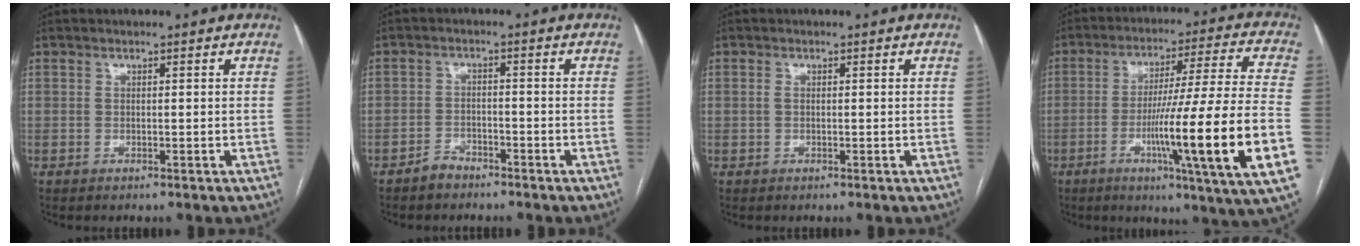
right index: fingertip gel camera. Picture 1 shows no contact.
{"total": 2.7, "force": [-2.3, 1.5, 0.3], "torque": [-0.011, 0.006, -0.040]}
{"total": 0.7, "force": [0.0, 0.5, 0.5], "torque": [-0.013, 0.002, -0.001]}
{"total": 21.9, "force": [-6.2, -1.2, 20.9], "torque": [-0.306, -0.011, -0.101]}